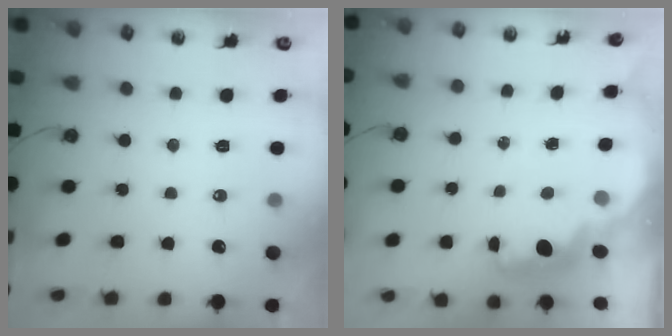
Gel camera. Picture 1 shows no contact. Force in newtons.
{"total": 2.2, "press": 2.1, "slide": 0.6}